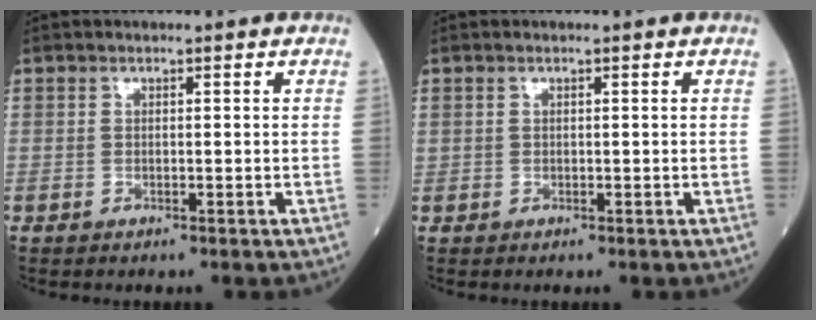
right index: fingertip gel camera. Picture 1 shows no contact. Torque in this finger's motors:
{"motor_torque": [-0.01, -0.09, 0.11, 0.02]}